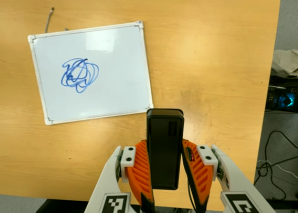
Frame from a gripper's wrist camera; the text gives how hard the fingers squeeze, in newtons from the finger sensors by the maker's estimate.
{"total": 4.4, "left": 2.9, "right": 5.9}